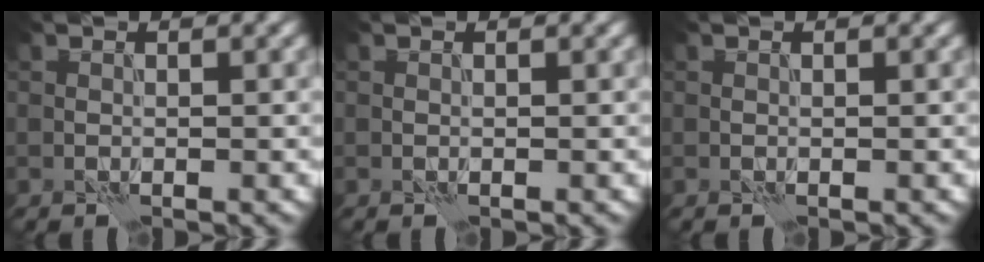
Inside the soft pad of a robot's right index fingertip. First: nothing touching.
{"total": 0.0}
{"total": 0.0}